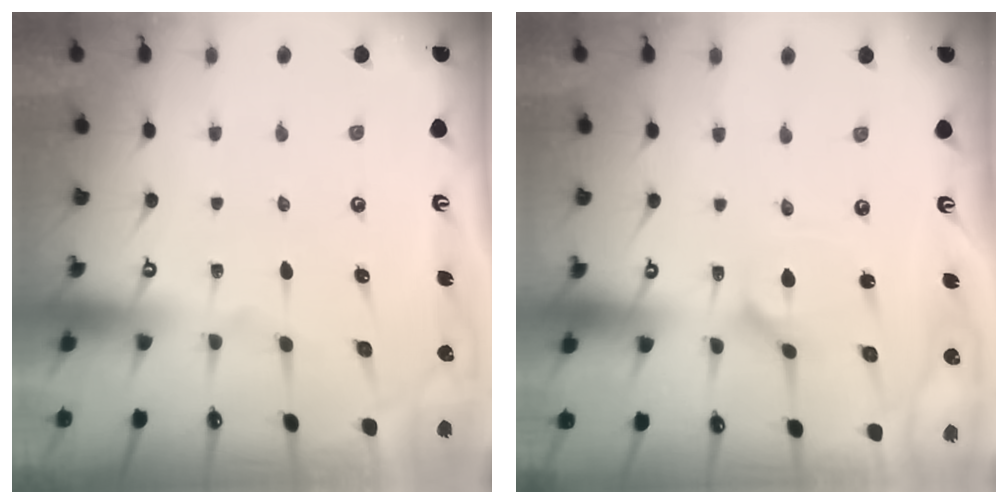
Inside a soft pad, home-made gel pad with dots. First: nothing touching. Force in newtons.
{"total": 2.8, "press": 2.8, "slide": 0.3}